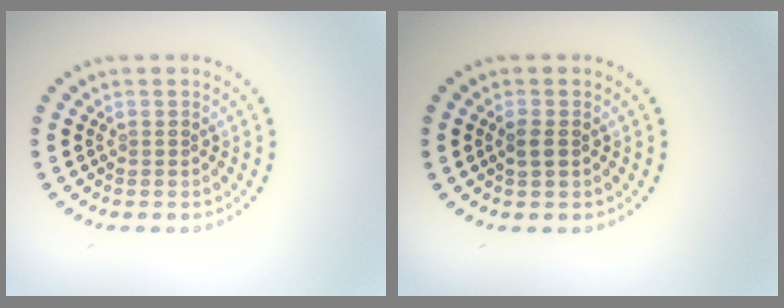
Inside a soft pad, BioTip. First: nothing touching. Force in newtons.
{"total": 1.2, "press": 1.2, "slide": 0.2}